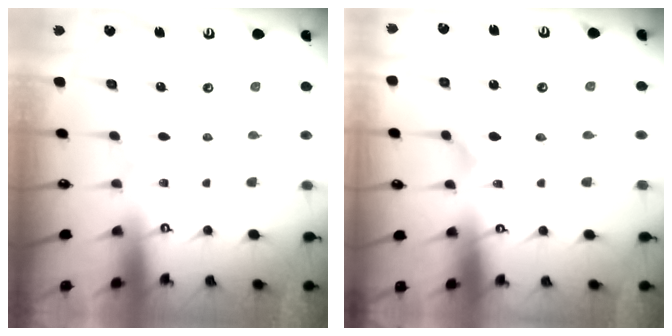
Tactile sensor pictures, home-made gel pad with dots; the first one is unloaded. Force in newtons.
{"total": 1.9, "press": 1.9, "slide": 0.1}